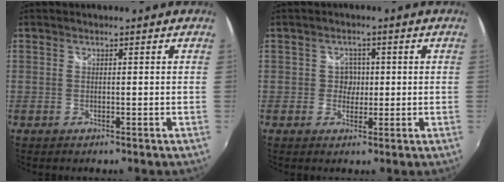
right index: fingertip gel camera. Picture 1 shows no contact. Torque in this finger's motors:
{"motor_torque": [-0.01, 0.07, 0.03, 0.01]}